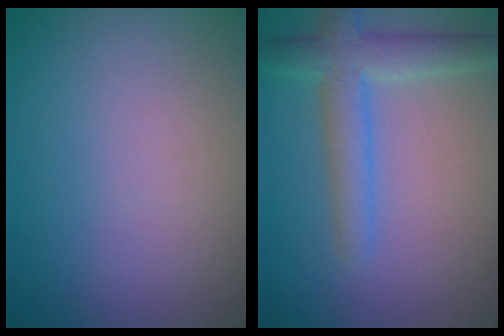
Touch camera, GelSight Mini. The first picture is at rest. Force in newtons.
{"total": 2.9, "press": 2.9, "slide": 0.1}